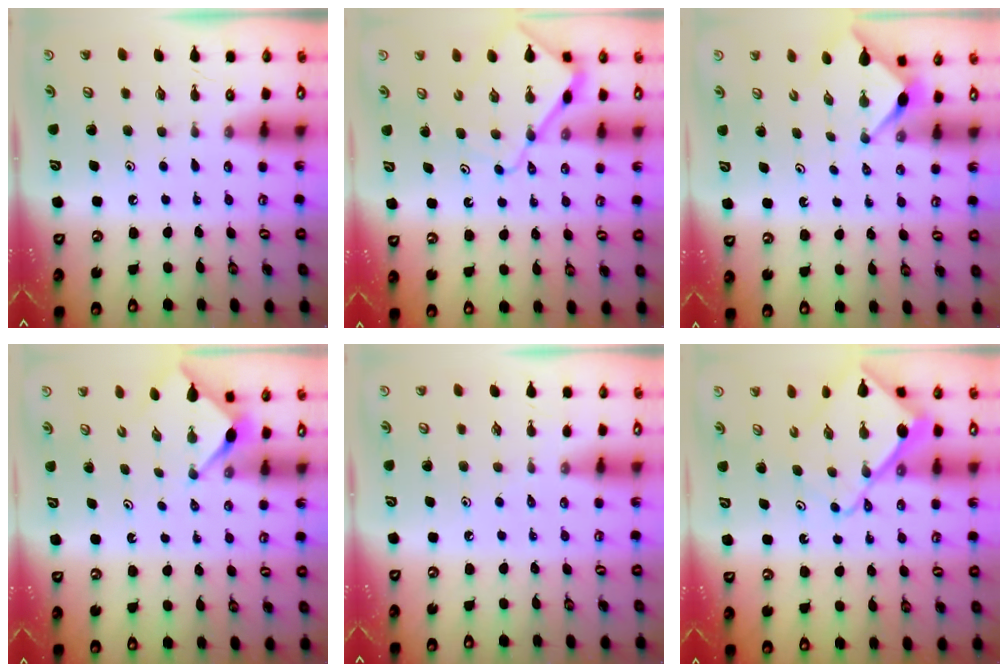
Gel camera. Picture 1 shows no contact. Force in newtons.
{"total": 10.6, "press": 10.5, "slide": 1.1}
{"total": 2.7, "press": 2.7, "slide": 0.3}
{"total": 2.9, "press": 2.9, "slide": 0.4}
{"total": 1.9, "press": 1.8, "slide": 0.3}
{"total": 11.5, "press": 11.4, "slide": 1.2}